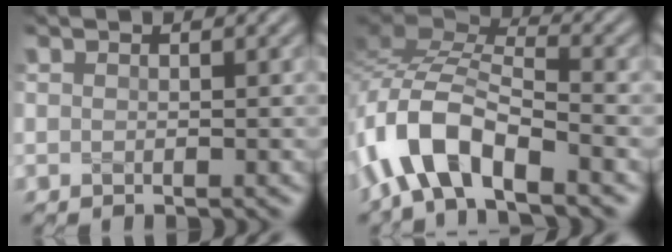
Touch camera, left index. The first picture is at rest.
{"total": 8.2, "force": [-4.7, 3.1, 6.0], "torque": [-0.108, 0.010, -0.100]}